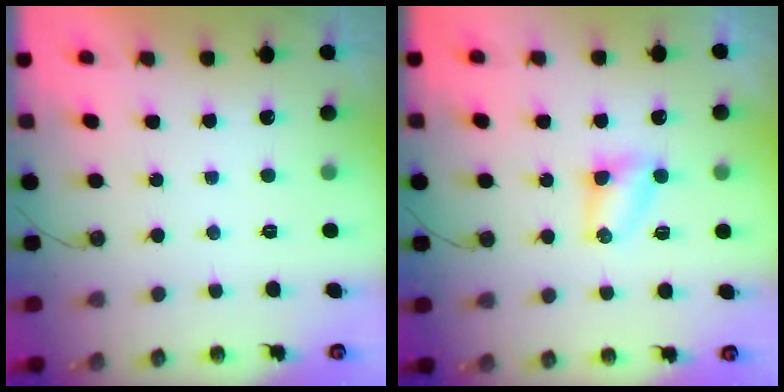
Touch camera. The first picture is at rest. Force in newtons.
{"total": 4.1, "press": 4.1, "slide": 0.4}